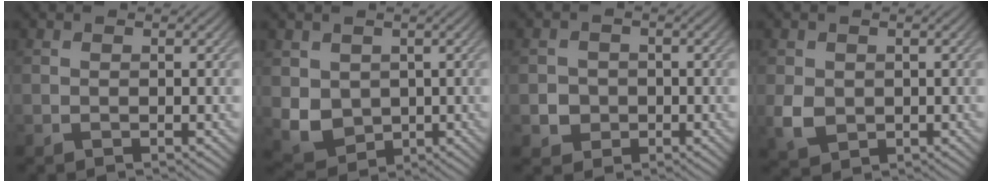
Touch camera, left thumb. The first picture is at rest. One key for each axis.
{"total": 5.6, "fx": 0.6, "fy": 4.8, "fz": 2.7, "tx": -0.087, "ty": -0.019, "tz": 0.011}
{"total": 2.9, "fx": -0.6, "fy": 2.8, "fz": 0.7, "tx": -0.010, "ty": -0.007, "tz": -0.019}
{"total": 3.4, "fx": 0.0, "fy": 2.9, "fz": 1.8, "tx": -0.046, "ty": -0.008, "tz": 0.004}